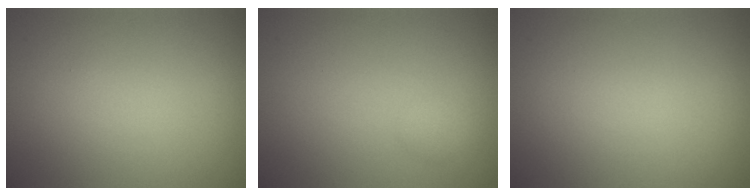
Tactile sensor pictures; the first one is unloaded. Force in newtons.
{"total": 1.0, "press": 1.0, "slide": 0.0}
{"total": 0.0}